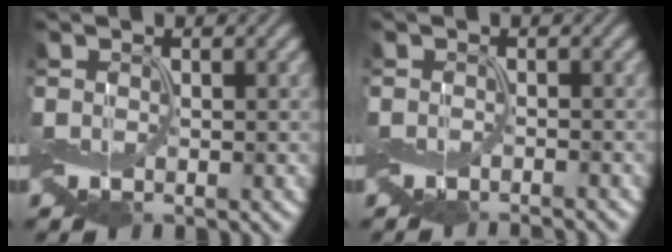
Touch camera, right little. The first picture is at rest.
{"total": 1.8, "force": [-1.7, 0.0, 0.7], "torque": [-0.004, -0.009, -0.031]}